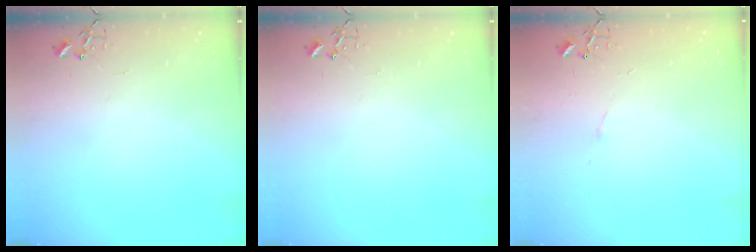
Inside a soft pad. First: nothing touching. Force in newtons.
{"total": 0.0}
{"total": 3.3, "press": 3.2, "slide": 0.6}